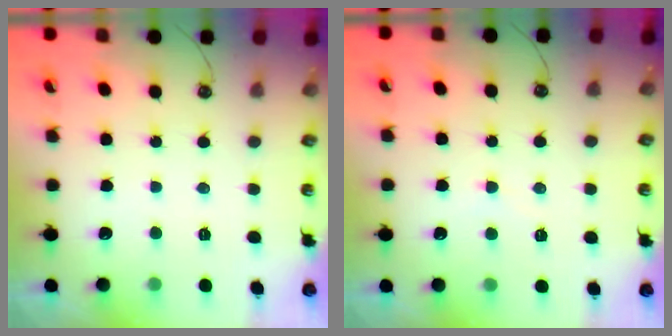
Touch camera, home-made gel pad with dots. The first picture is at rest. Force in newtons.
{"total": 4.6, "press": 4.6, "slide": 0.4}